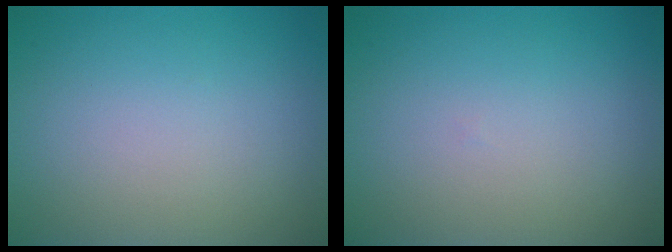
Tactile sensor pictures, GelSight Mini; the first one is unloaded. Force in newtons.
{"total": 0.0}